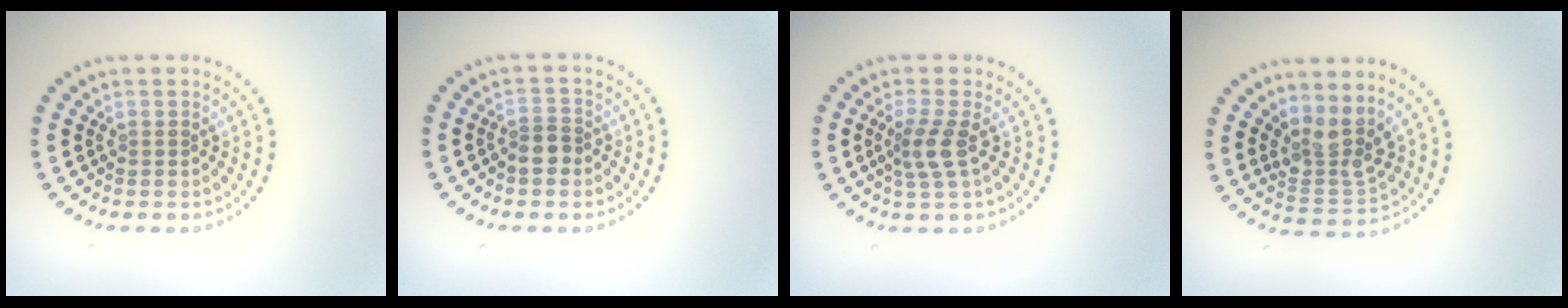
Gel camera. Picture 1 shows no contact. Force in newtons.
{"total": 2.0, "press": 1.7, "slide": 0.9}
{"total": 2.5, "press": 1.9, "slide": 1.6}
{"total": 3.8, "press": 3.1, "slide": 2.1}